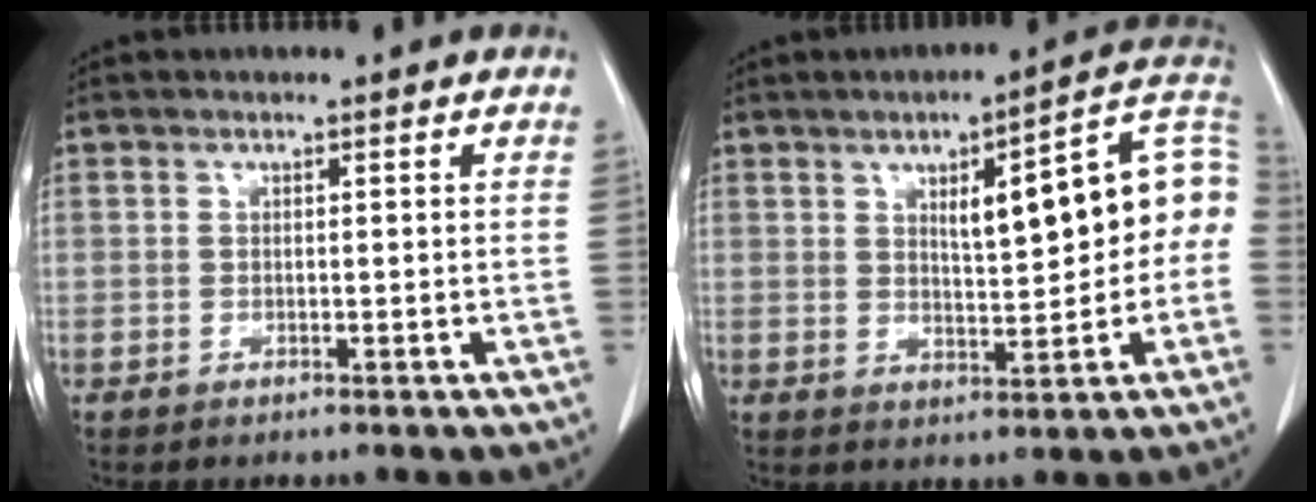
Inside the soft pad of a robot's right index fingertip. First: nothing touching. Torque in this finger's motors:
{"motor_torque": [1.03, 0.69, 0.29, 0.09]}